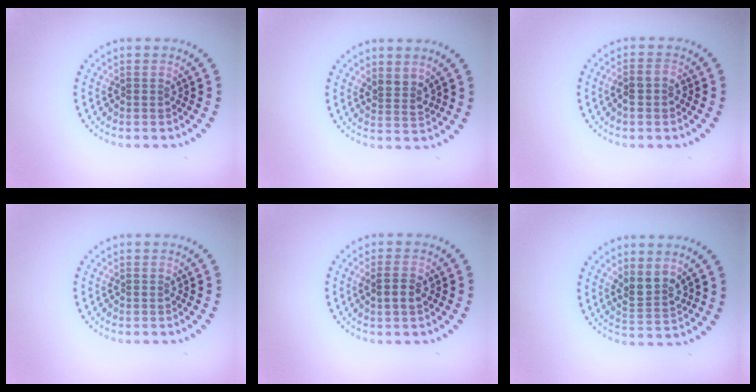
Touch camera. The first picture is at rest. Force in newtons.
{"total": 1.8, "press": 1.4, "slide": 1.2}
{"total": 2.0, "press": 1.9, "slide": 0.5}
{"total": 0.0}
{"total": 2.0, "press": 2.0, "slide": 0.4}
{"total": 2.6, "press": 2.4, "slide": 1.2}